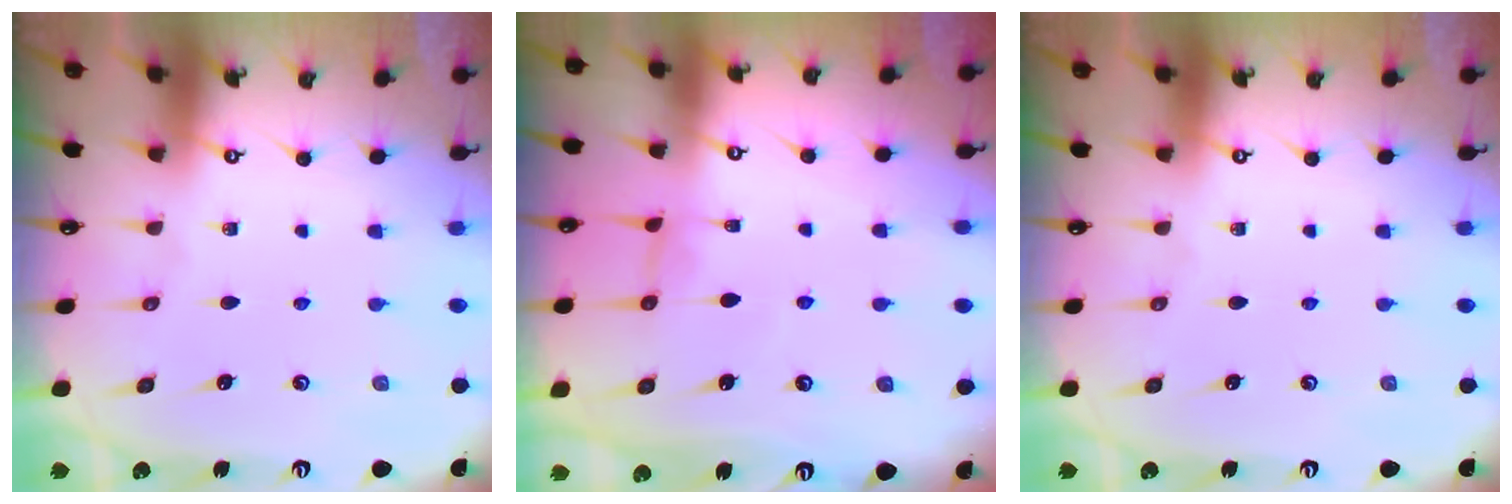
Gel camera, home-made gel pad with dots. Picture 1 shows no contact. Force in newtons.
{"total": 0.7, "press": 0.3, "slide": 0.6}
{"total": 0.0}